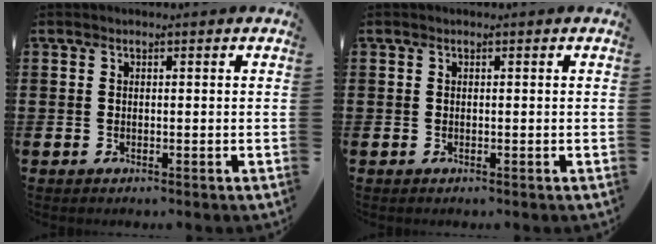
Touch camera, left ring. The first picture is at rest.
{"total": 0.0}